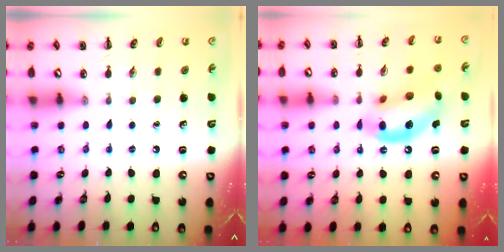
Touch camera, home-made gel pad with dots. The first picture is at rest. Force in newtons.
{"total": 14.6, "press": 14.1, "slide": 3.9}